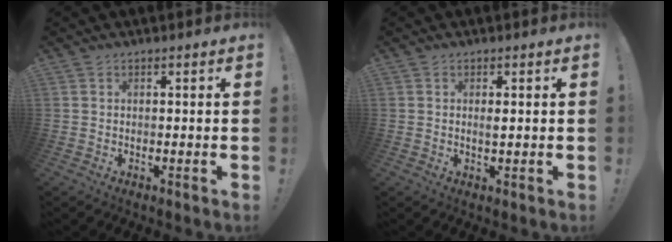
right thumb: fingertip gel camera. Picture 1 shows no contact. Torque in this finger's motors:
{"motor_torque": [-0.17, 0.01, 0.05, 0.06, 0.03]}